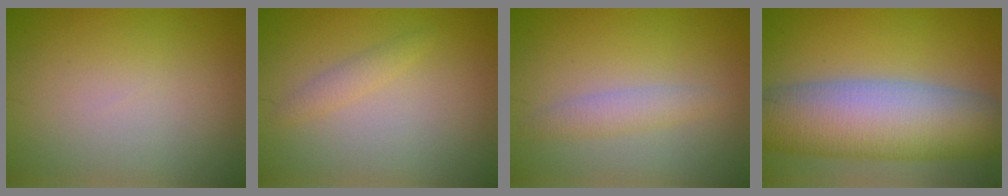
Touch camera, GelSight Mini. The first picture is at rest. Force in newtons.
{"total": 1.1, "press": 1.1, "slide": 0.1}
{"total": 1.9, "press": 1.9, "slide": 0.0}
{"total": 11.3, "press": 11.3, "slide": 0.4}